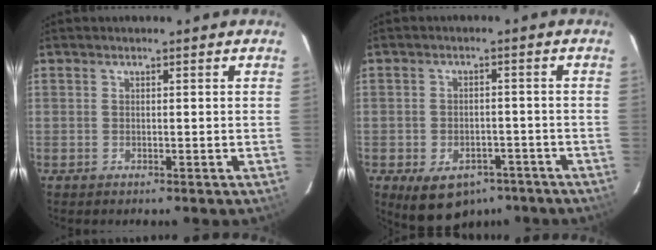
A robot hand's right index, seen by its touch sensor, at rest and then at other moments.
{"total": 11.0, "force": [-6.7, 7.1, 5.1], "torque": [-0.102, 0.004, -0.078]}